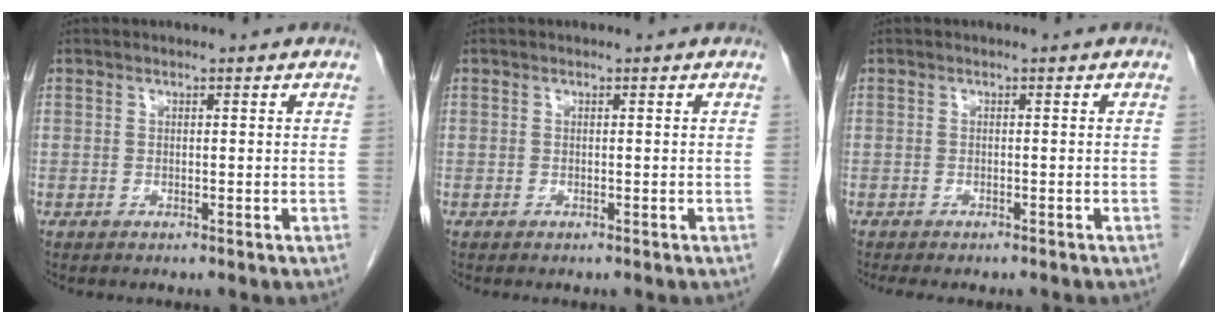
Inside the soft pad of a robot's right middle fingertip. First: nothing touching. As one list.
[{"total": 0.0}, {"total": 4.7, "force": [-4.1, 1.2, 2.0], "torque": [-0.020, -0.007, -0.053]}]